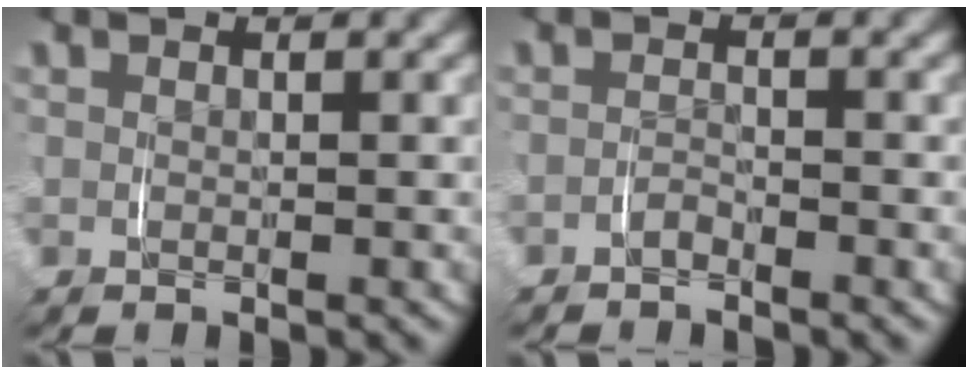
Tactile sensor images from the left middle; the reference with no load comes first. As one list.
[{"total": 1.4, "force": [-1.4, 0.0, -0.1], "torque": [0.000, -0.002, -0.027]}]